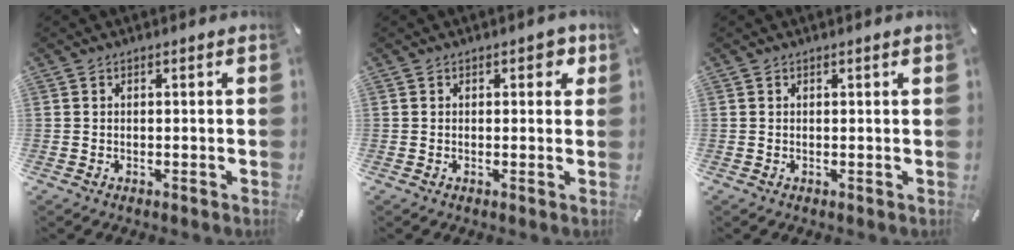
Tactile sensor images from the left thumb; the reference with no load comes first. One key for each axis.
{"total": 2.5, "fx": 1.0, "fy": 1.5, "fz": 1.7, "tx": -0.013, "ty": -0.002, "tz": 0.011}
{"total": 0.8, "fx": 0.4, "fy": 0.0, "fz": 0.7, "tx": -0.012, "ty": 0.000, "tz": 0.006}